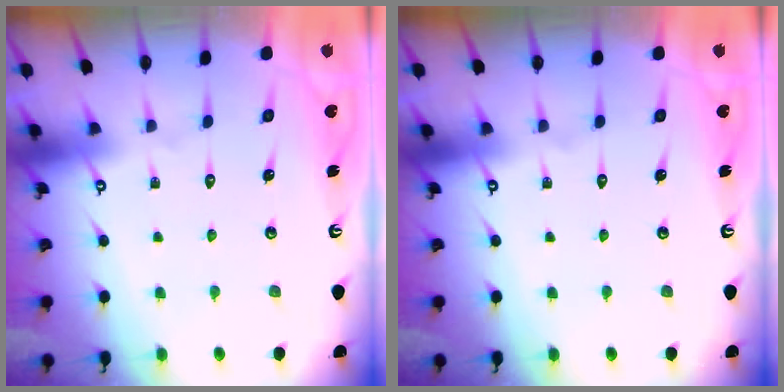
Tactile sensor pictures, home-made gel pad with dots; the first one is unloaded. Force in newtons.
{"total": 0.0}